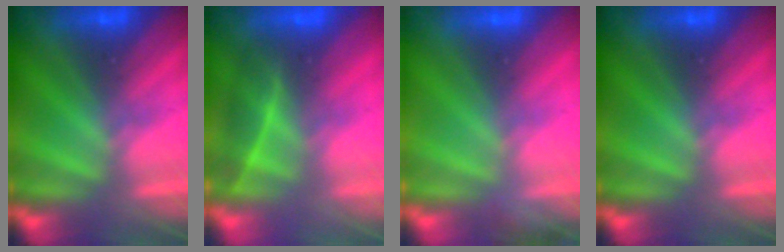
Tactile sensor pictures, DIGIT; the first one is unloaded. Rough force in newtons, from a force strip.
{"total": 1.9}
{"total": 2.8}
{"total": 0.0}